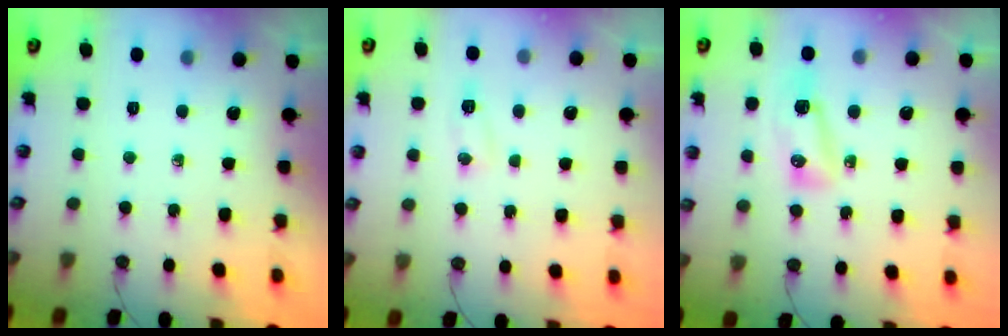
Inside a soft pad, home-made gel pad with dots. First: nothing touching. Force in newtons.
{"total": 15.9, "press": 5.9, "slide": 14.7}
{"total": 8.6, "press": 8.3, "slide": 2.2}